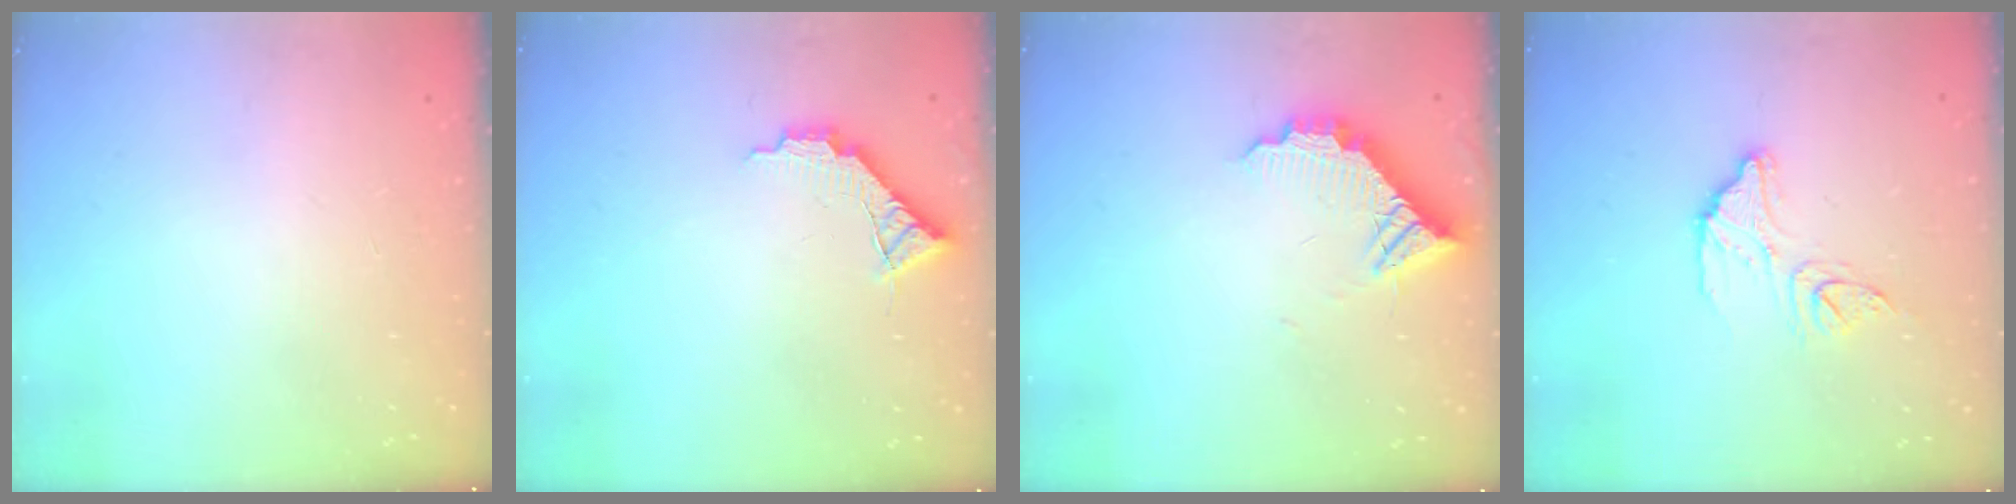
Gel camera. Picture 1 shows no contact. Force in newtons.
{"total": 8.7, "press": 8.7, "slide": 0.5}
{"total": 10.1, "press": 10.1, "slide": 0.4}
{"total": 12.4, "press": 12.4, "slide": 1.0}